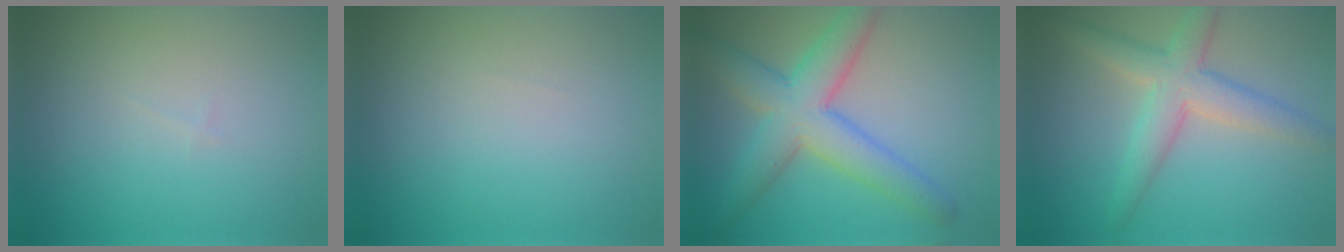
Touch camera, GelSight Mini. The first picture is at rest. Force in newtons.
{"total": 0.0}
{"total": 7.0, "press": 7.0, "slide": 0.1}
{"total": 4.6, "press": 4.6, "slide": 0.3}